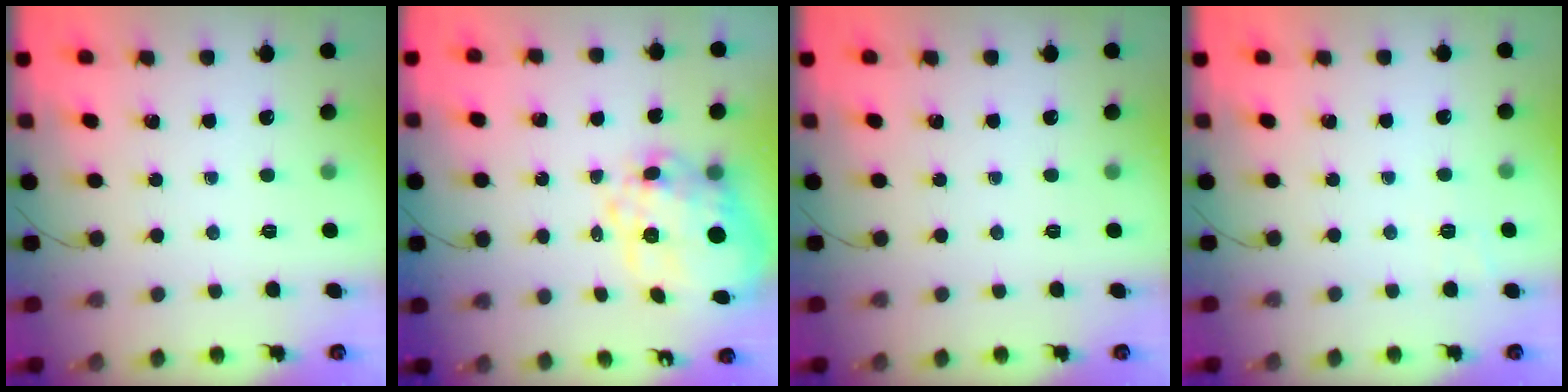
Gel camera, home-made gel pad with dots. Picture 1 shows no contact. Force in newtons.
{"total": 16.6, "press": 16.2, "slide": 3.6}
{"total": 0.0}
{"total": 1.6, "press": 0.2, "slide": 1.6}